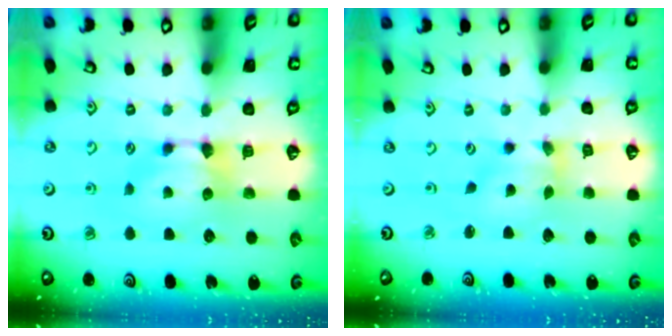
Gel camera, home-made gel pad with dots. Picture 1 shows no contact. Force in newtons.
{"total": 1.6, "press": 1.0, "slide": 1.3}